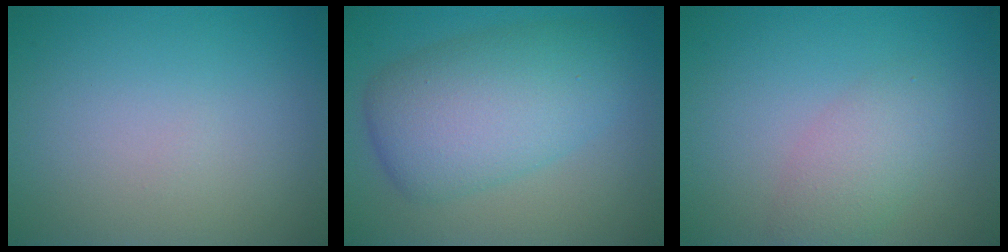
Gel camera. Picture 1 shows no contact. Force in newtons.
{"total": 7.5, "press": 7.5, "slide": 0.4}
{"total": 2.8, "press": 2.8, "slide": 0.0}